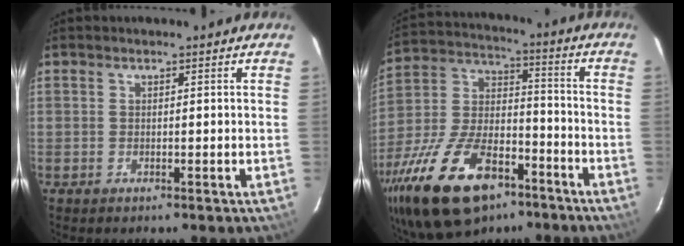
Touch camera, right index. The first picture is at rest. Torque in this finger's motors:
{"motor_torque": [1.13, -1.01, 0.94, 0.13]}